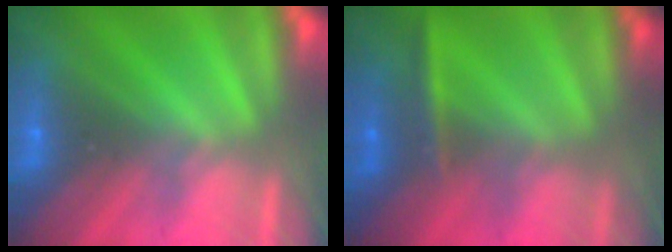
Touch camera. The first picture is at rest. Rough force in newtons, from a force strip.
{"total": 2.4}